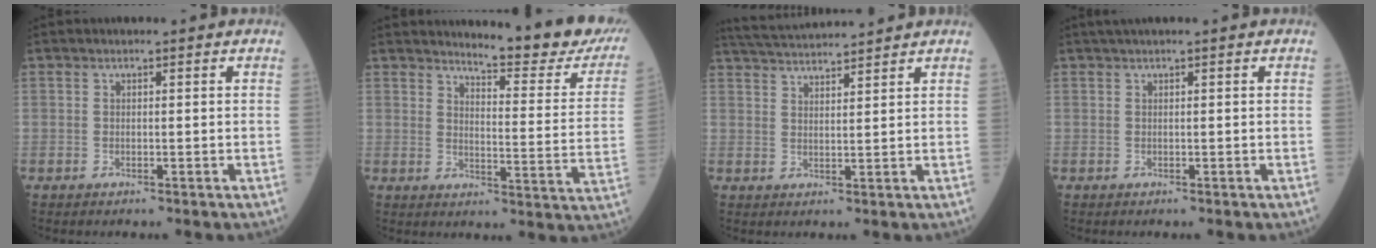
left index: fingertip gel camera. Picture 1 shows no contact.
{"total": 16.5, "force": [15.1, 0.8, 6.7], "torque": [-0.084, -0.094, 0.168]}
{"total": 9.1, "force": [8.7, -0.8, 2.6], "torque": [-0.056, 0.027, 0.142]}
{"total": 1.4, "force": [1.0, -0.2, 1.0], "torque": [-0.023, 0.016, 0.021]}